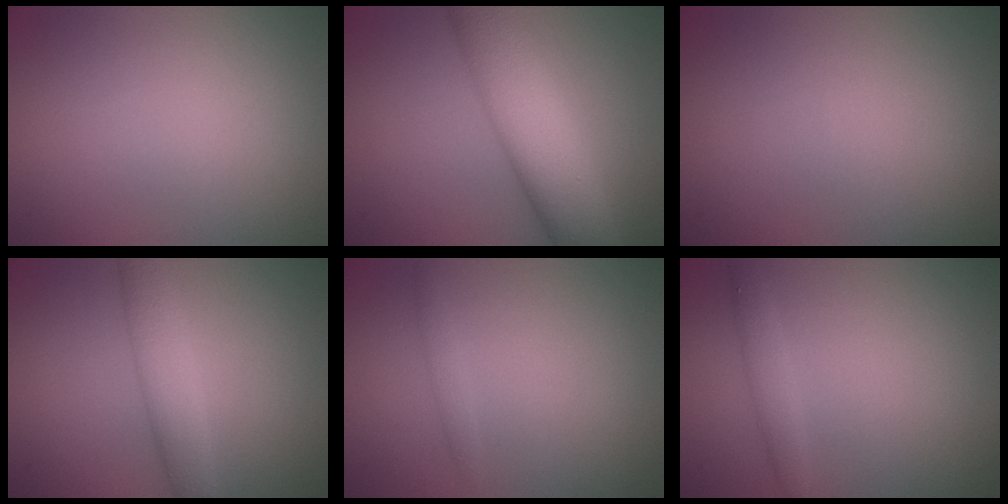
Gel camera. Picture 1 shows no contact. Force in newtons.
{"total": 9.4, "press": 9.4, "slide": 0.2}
{"total": 0.0}
{"total": 4.4, "press": 4.4, "slide": 0.1}
{"total": 0.9, "press": 0.9, "slide": 0.0}
{"total": 1.6, "press": 1.6, "slide": 0.1}